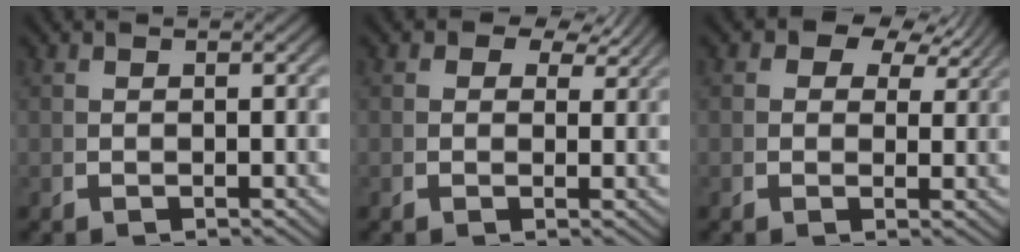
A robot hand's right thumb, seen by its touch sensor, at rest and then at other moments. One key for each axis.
{"total": 3.0, "fx": 1.9, "fy": 1.8, "fz": 1.4, "tx": -0.023, "ty": 0.001, "tz": 0.025}
{"total": 4.4, "fx": 2.6, "fy": 2.6, "fz": 2.4, "tx": -0.038, "ty": 0.010, "tz": 0.036}